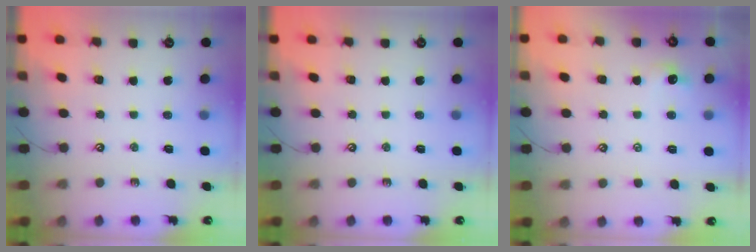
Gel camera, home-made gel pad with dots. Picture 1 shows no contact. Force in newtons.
{"total": 0.0}
{"total": 1.3, "press": 1.1, "slide": 0.6}